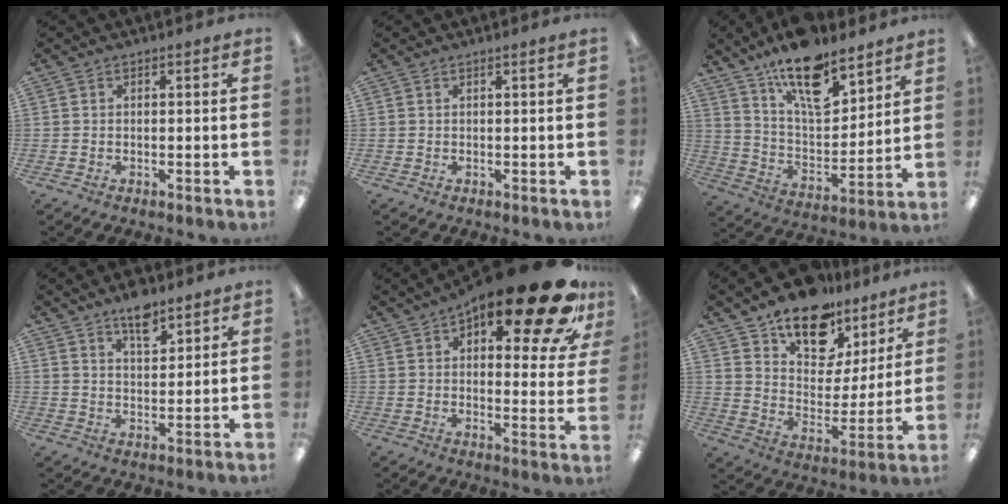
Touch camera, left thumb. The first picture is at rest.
{"total": 0.0}
{"total": 16.9, "force": [12.5, 6.9, 9.2], "torque": [-0.157, -0.073, 0.216]}
{"total": 7.1, "force": [5.3, 3.1, 3.5], "torque": [-0.052, -0.028, 0.092]}
{"total": 22.0, "force": [13.2, 7.1, 16.1], "torque": [-0.213, -0.084, 0.204]}
{"total": 15.2, "force": [11.3, 8.6, 5.3], "torque": [-0.093, -0.081, 0.209]}